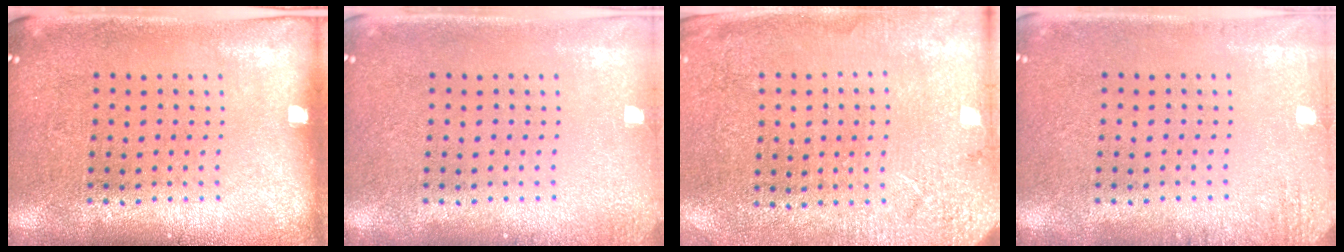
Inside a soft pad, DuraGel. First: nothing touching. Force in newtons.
{"total": 0.7, "press": 0.7, "slide": 0.2}
{"total": 2.7, "press": 2.6, "slide": 0.4}
{"total": 1.5, "press": 1.5, "slide": 0.2}